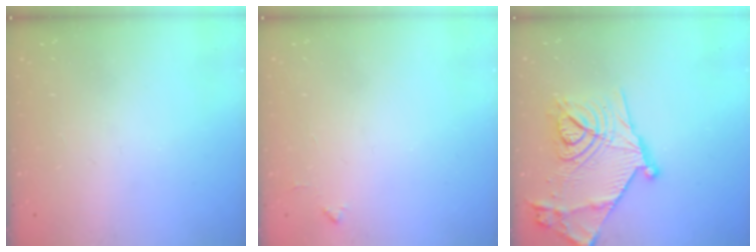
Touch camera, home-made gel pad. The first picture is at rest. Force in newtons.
{"total": 3.7, "press": 3.7, "slide": 0.5}
{"total": 22.3, "press": 22.3, "slide": 1.1}